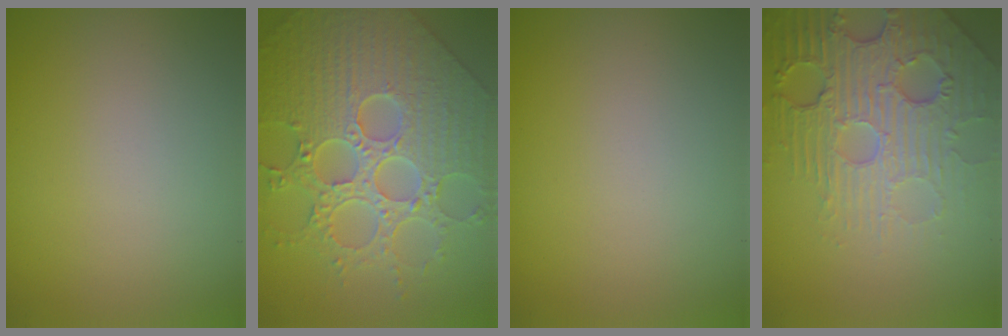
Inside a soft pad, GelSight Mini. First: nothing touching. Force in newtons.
{"total": 9.3, "press": 7.0, "slide": 6.2}
{"total": 0.0}
{"total": 6.9, "press": 5.3, "slide": 4.4}